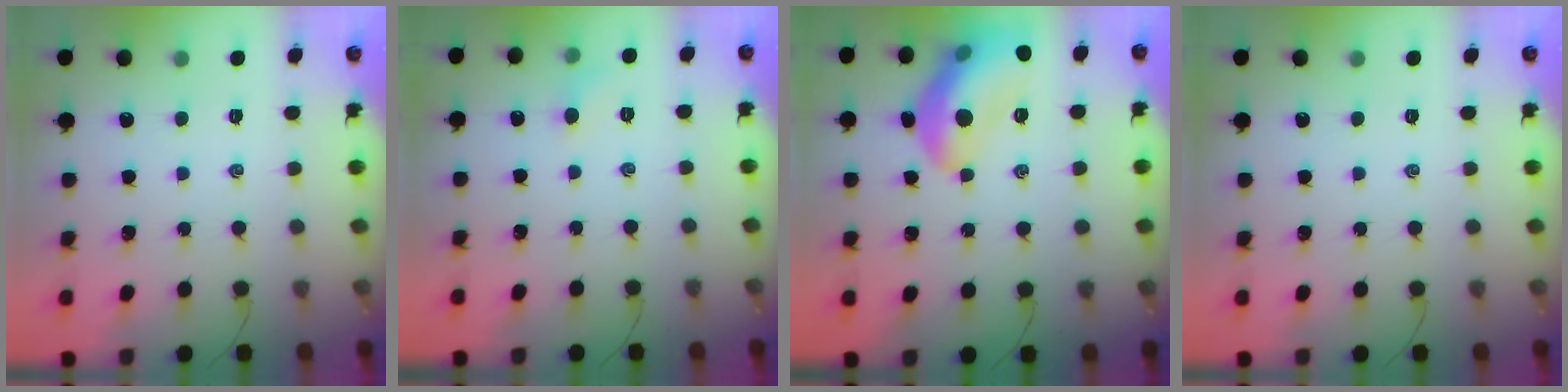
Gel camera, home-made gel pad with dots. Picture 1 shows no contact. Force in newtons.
{"total": 4.7, "press": 4.5, "slide": 1.4}
{"total": 15.7, "press": 15.6, "slide": 1.9}
{"total": 0.0}